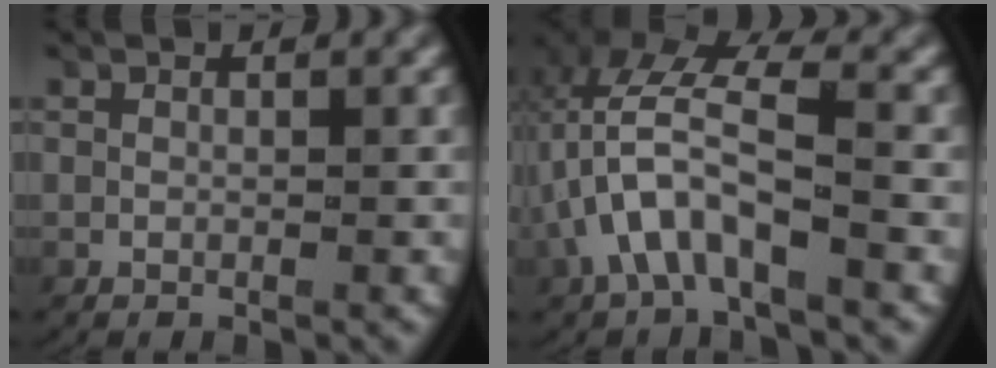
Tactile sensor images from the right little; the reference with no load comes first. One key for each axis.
{"total": 5.7, "fx": 0.5, "fy": 3.1, "fz": 4.8, "tx": -0.106, "ty": -0.002, "tz": 0.008}